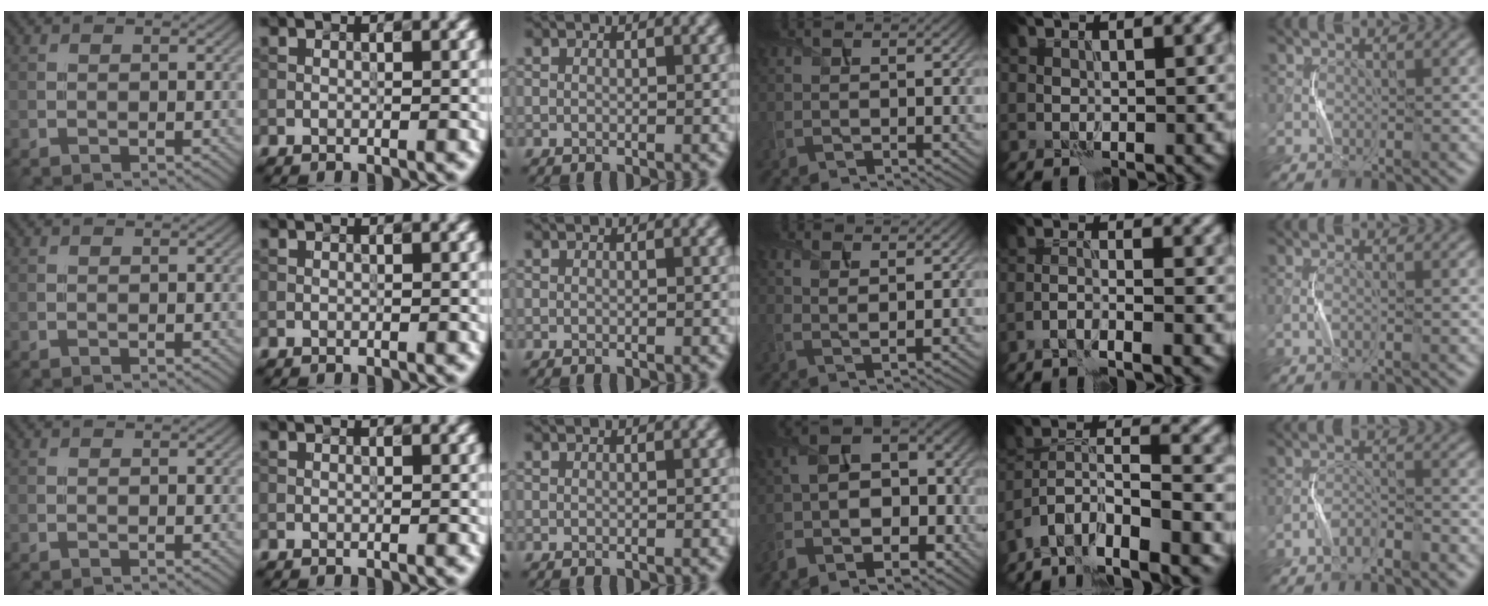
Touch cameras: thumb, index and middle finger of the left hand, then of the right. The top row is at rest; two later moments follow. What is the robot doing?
{"motion": "squeeze", "object": "sponge"}